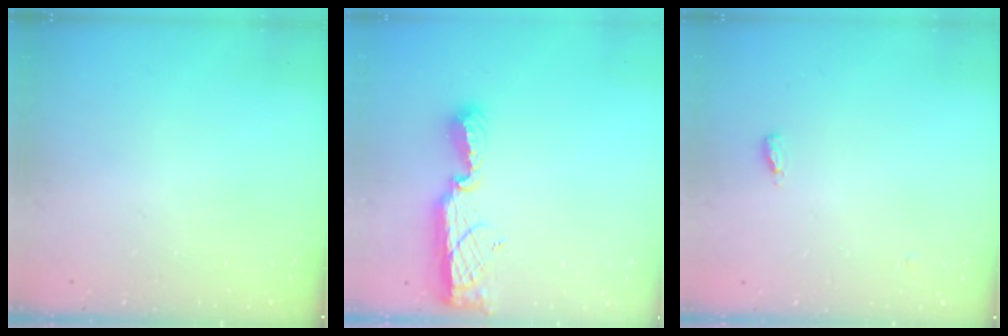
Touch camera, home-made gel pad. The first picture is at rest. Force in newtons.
{"total": 11.4, "press": 10.2, "slide": 4.9}
{"total": 3.4, "press": 3.2, "slide": 1.2}